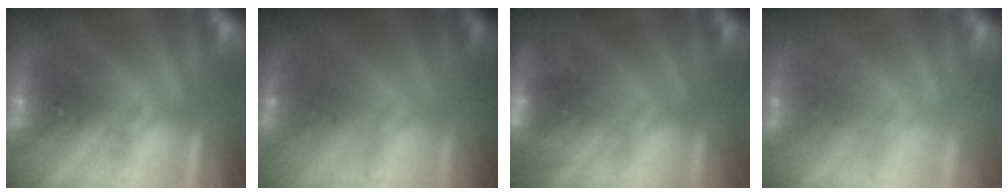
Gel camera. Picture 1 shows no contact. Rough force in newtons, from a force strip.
{"total": 1.8}
{"total": 4.9}
{"total": 2.2}